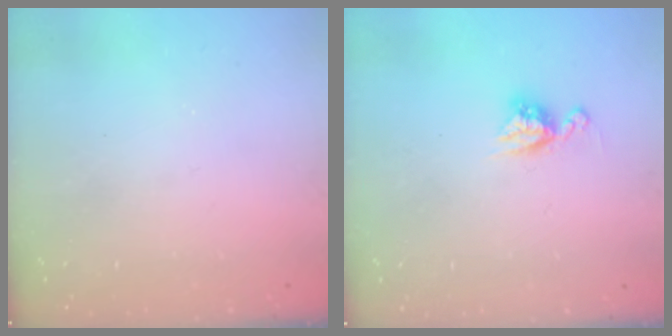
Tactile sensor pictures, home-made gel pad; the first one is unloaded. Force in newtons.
{"total": 7.7, "press": 7.7, "slide": 0.6}